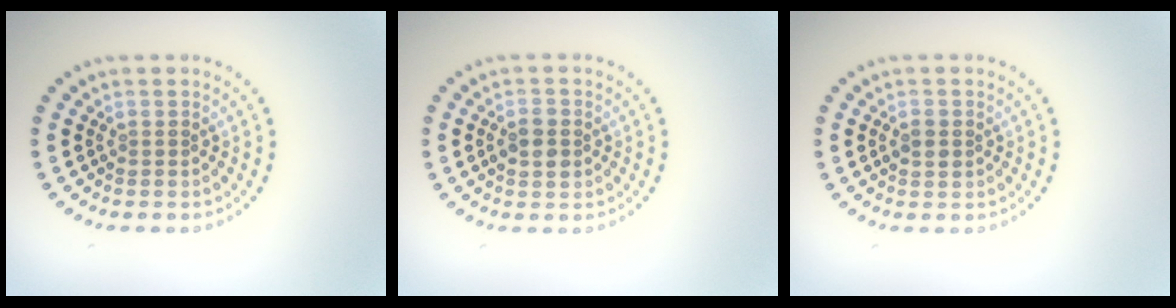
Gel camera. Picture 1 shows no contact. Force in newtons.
{"total": 2.7, "press": 2.7, "slide": 0.1}
{"total": 1.4, "press": 1.4, "slide": 0.0}